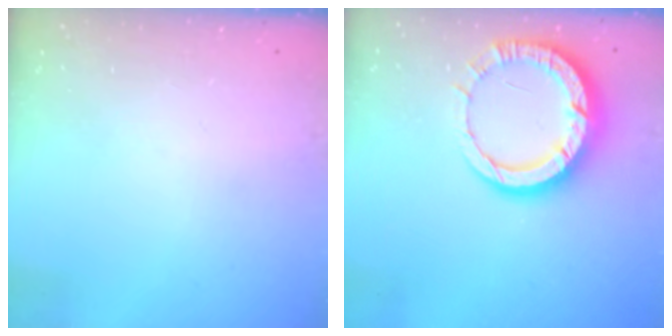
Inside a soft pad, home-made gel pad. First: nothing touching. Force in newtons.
{"total": 14.0, "press": 13.9, "slide": 1.4}